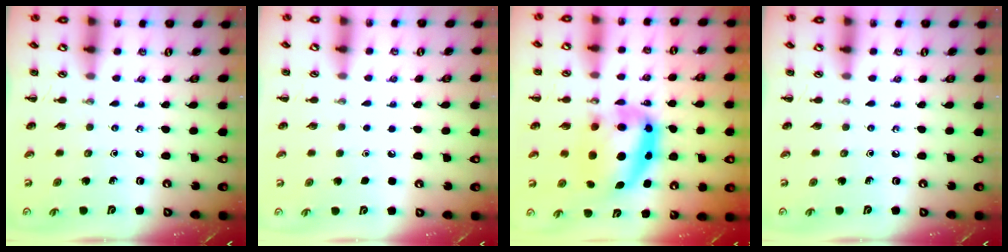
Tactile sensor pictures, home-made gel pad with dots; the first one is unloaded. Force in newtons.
{"total": 1.6, "press": 1.6, "slide": 0.1}
{"total": 12.0, "press": 11.7, "slide": 2.9}
{"total": 0.0}